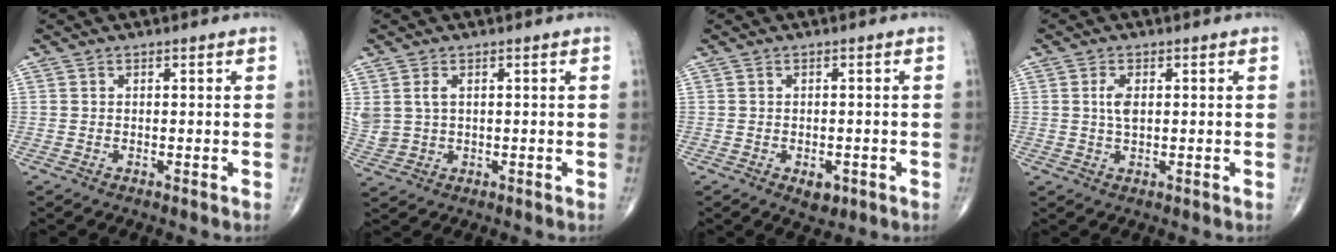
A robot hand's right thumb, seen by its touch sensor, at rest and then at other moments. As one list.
[{"total": 4.4, "force": [1.2, 2.9, 3.0], "torque": [-0.071, 0.000, 0.033]}, {"total": 3.0, "force": [-1.3, 1.8, 2.1], "torque": [-0.016, 0.000, -0.012]}, {"total": 1.8, "force": [0.3, 0.9, 1.6], "torque": [-0.031, 0.001, 0.006]}]